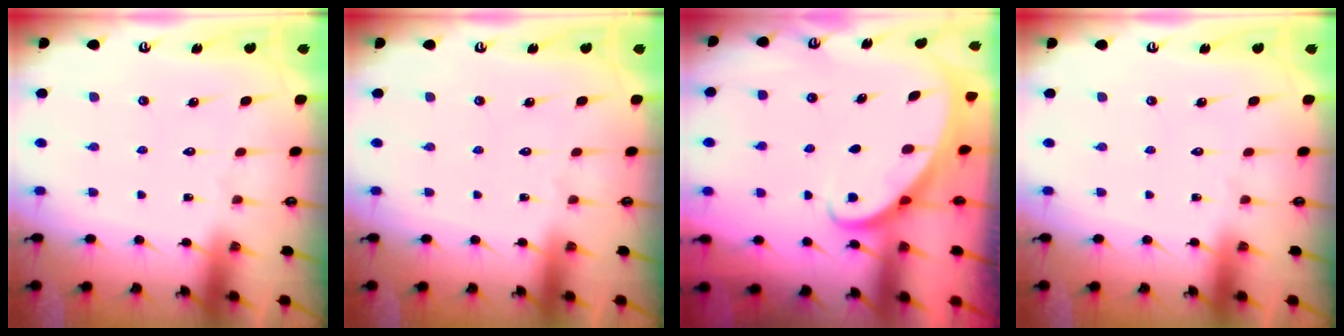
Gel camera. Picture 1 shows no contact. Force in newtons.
{"total": 0.0}
{"total": 2.3, "press": 2.3, "slide": 0.3}
{"total": 0.0}